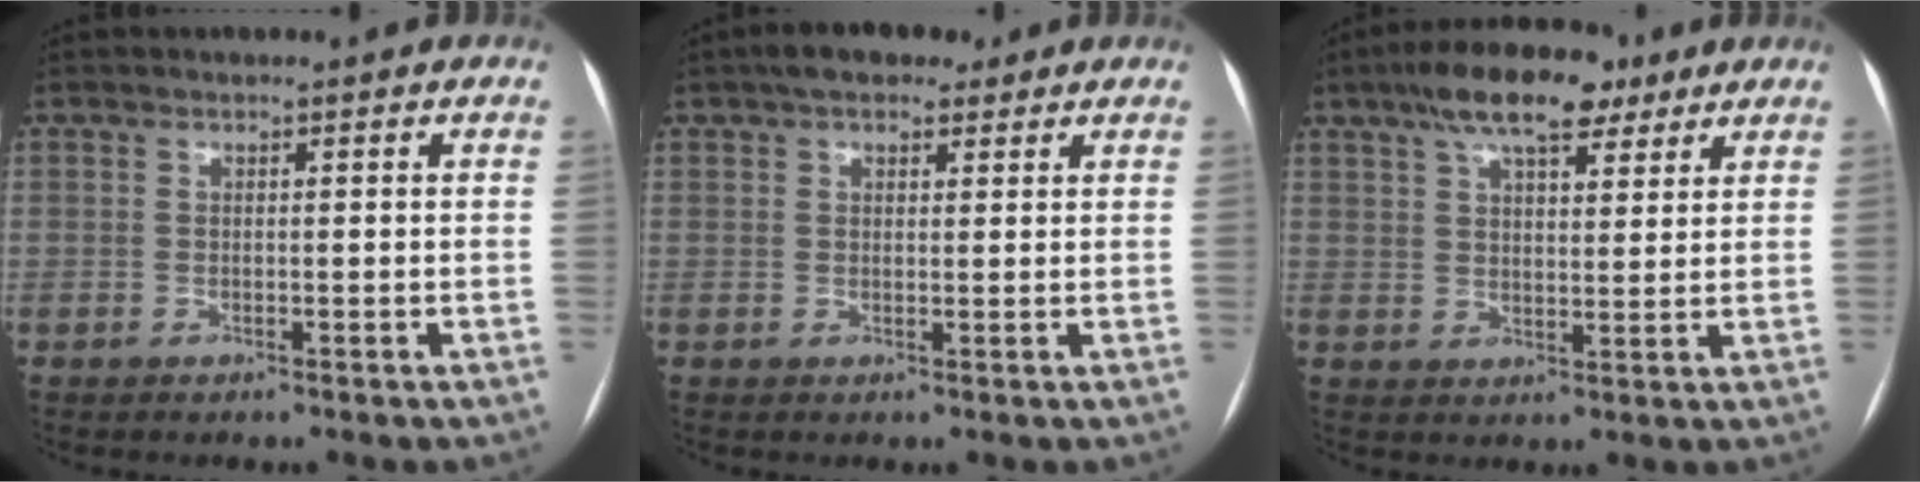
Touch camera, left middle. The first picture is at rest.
{"total": 5.9, "force": [4.1, 2.8, 3.2], "torque": [-0.051, 0.026, 0.064]}
{"total": 12.1, "force": [8.1, 4.4, 7.9], "torque": [-0.139, 0.031, 0.136]}